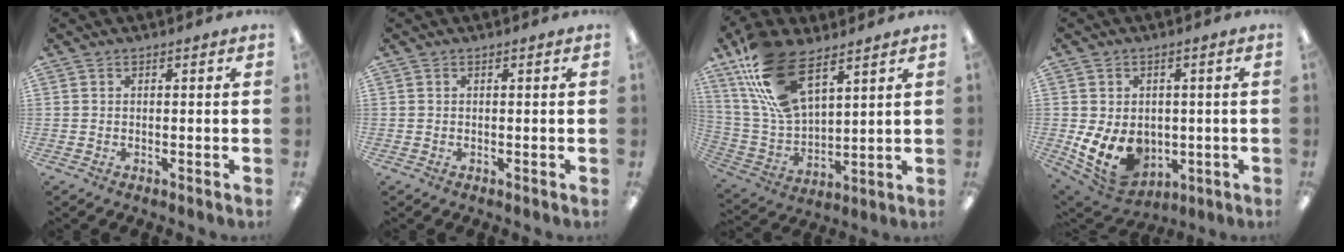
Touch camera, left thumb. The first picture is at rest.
{"total": 0.0}
{"total": 19.1, "force": [11.6, 9.2, 12.0], "torque": [-0.276, -0.039, 0.212]}
{"total": 11.0, "force": [-2.1, 8.2, 7.1], "torque": [-0.135, 0.000, -0.031]}